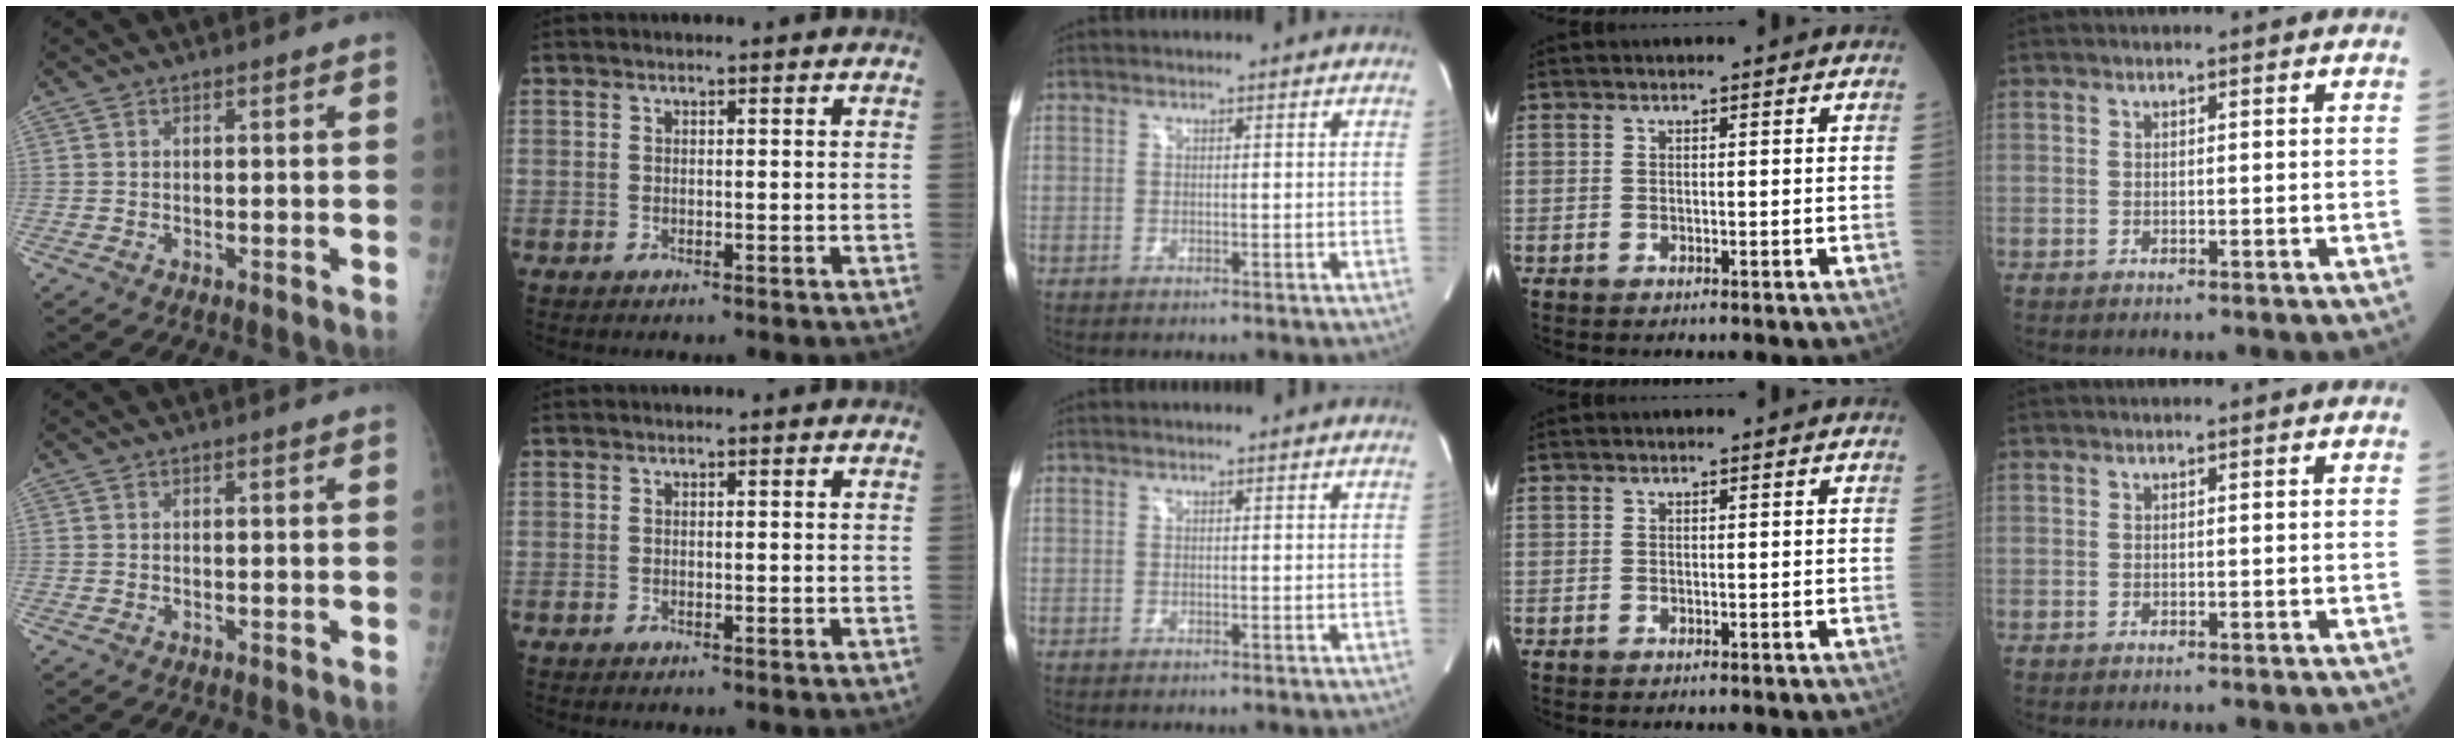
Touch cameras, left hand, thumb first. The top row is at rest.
{}